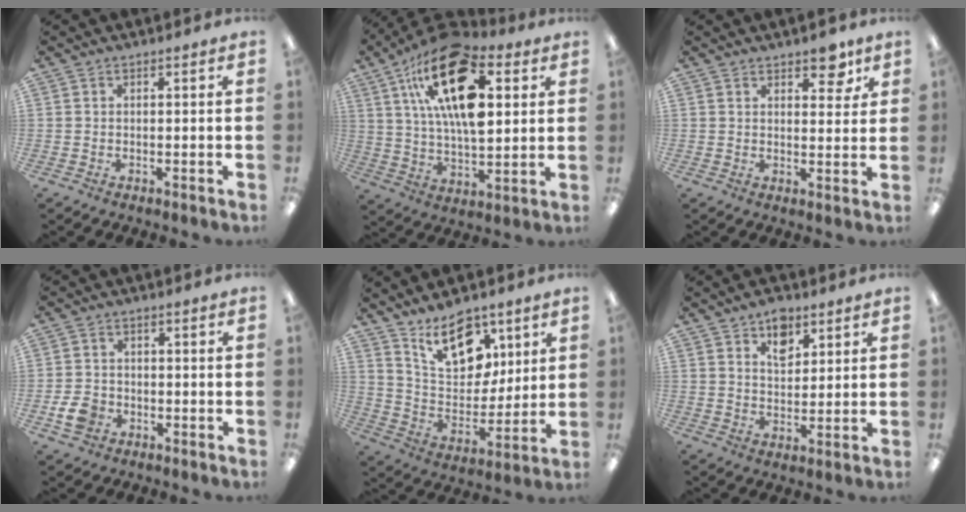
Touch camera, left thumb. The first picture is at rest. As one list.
[{"total": 23.2, "force": [10.2, 11.1, 17.7], "torque": [-0.328, -0.042, 0.161]}, {"total": 5.5, "force": [4.1, 2.5, 2.8], "torque": [-0.016, -0.026, 0.065]}, {"total": 5.4, "force": [-2.1, 4.1, 2.7], "torque": [-0.061, 0.007, -0.037]}, {"total": 15.5, "force": [9.6, 9.0, 8.2], "torque": [-0.116, -0.049, 0.174]}, {"total": 6.7, "force": [4.3, 4.0, 3.2], "torque": [-0.037, -0.016, 0.074]}]